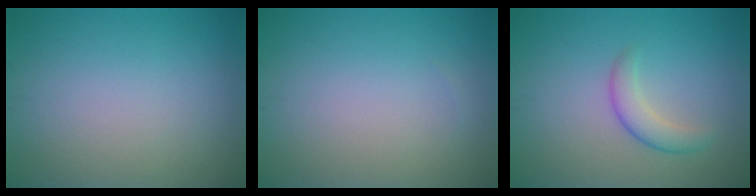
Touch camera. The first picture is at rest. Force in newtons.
{"total": 0.0}
{"total": 2.4, "press": 2.4, "slide": 0.1}